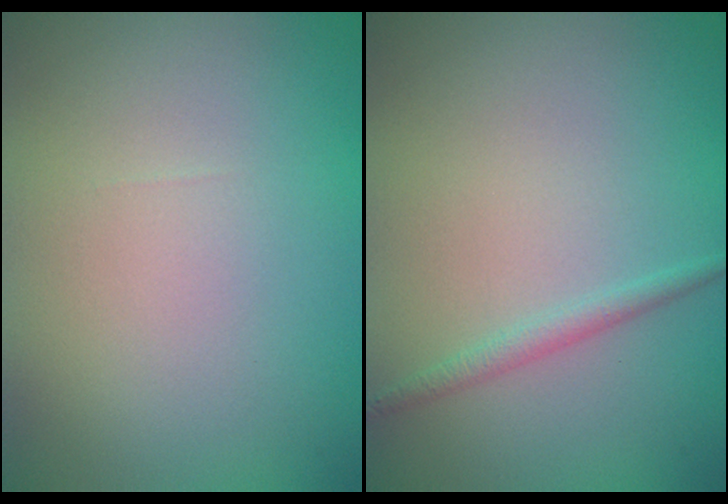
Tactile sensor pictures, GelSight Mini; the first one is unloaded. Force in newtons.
{"total": 1.2, "press": 1.2, "slide": 0.1}